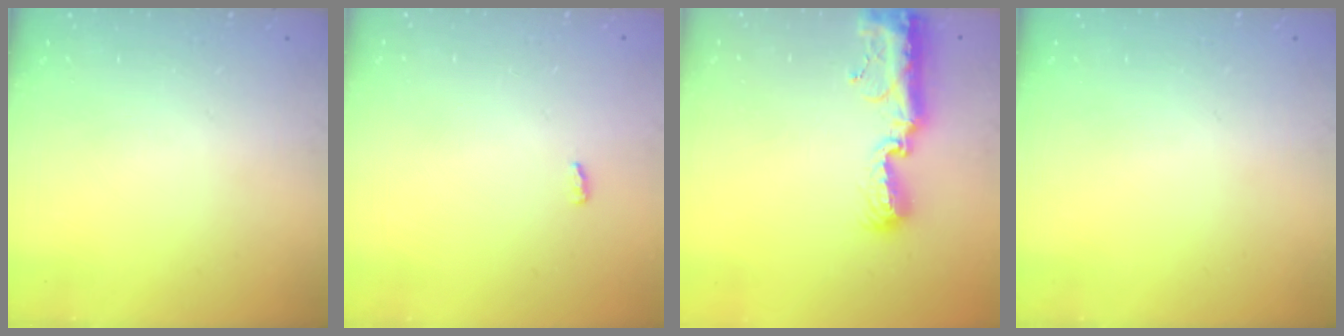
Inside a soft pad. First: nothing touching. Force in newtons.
{"total": 2.9, "press": 2.6, "slide": 1.3}
{"total": 11.5, "press": 11.4, "slide": 0.9}
{"total": 0.0}